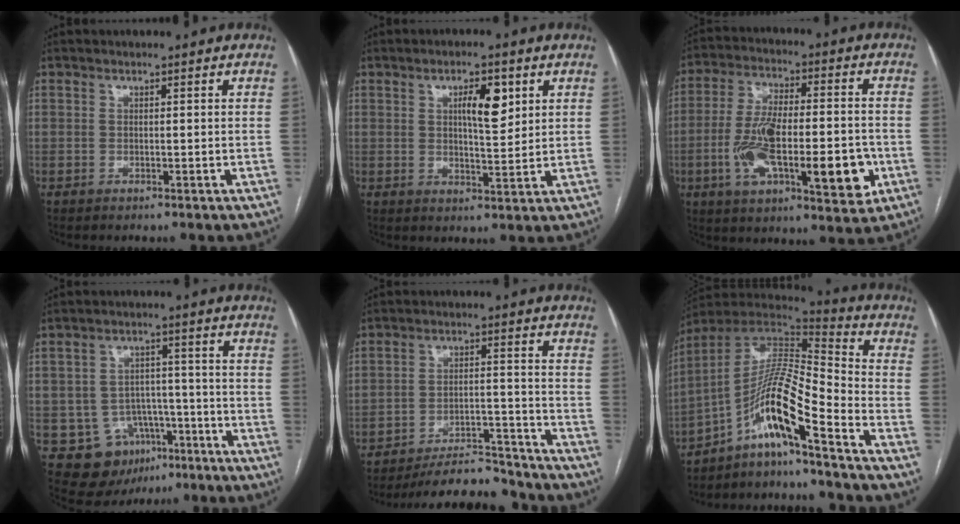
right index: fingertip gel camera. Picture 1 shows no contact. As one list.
[{"total": 6.1, "force": [2.3, 1.8, 5.3], "torque": [-0.088, 0.003, 0.039]}, {"total": 18.9, "force": [-4.9, 5.7, 17.3], "torque": [-0.290, 0.005, -0.070]}, {"total": 9.0, "force": [-4.2, 7.6, 2.5], "torque": [-0.036, 0.017, -0.051]}, {"total": 12.3, "force": [-11.8, 2.4, 2.9], "torque": [-0.034, 0.019, -0.178]}, {"total": 12.9, "force": [-7.9, 0.1, 10.2], "torque": [-0.190, 0.016, -0.145]}]